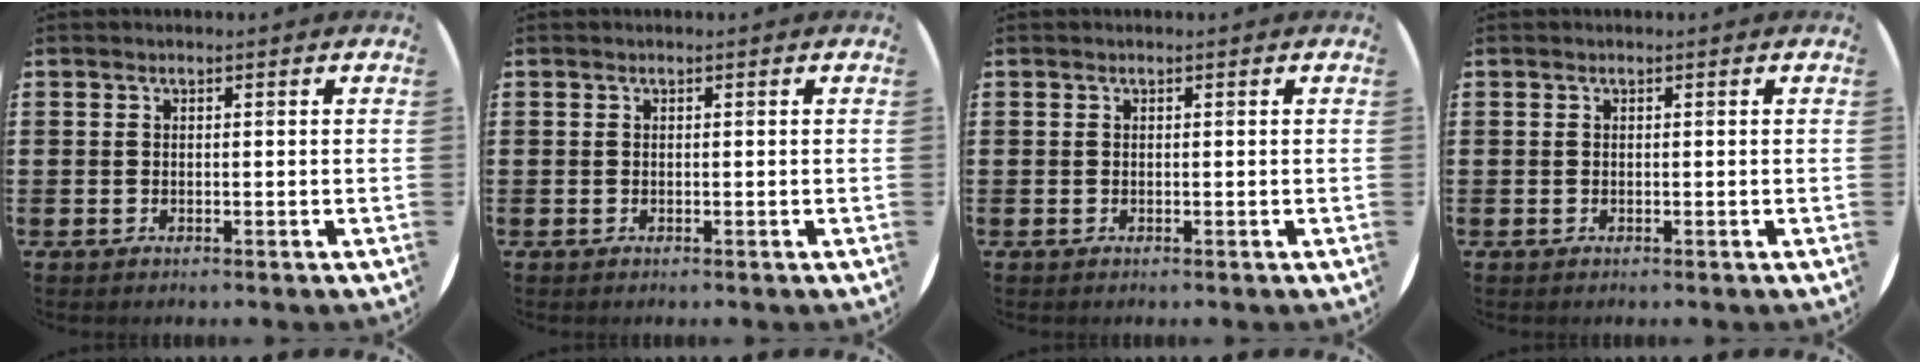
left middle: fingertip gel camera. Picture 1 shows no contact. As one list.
[{"total": 0.0}, {"total": 0.0}, {"total": 0.0}]